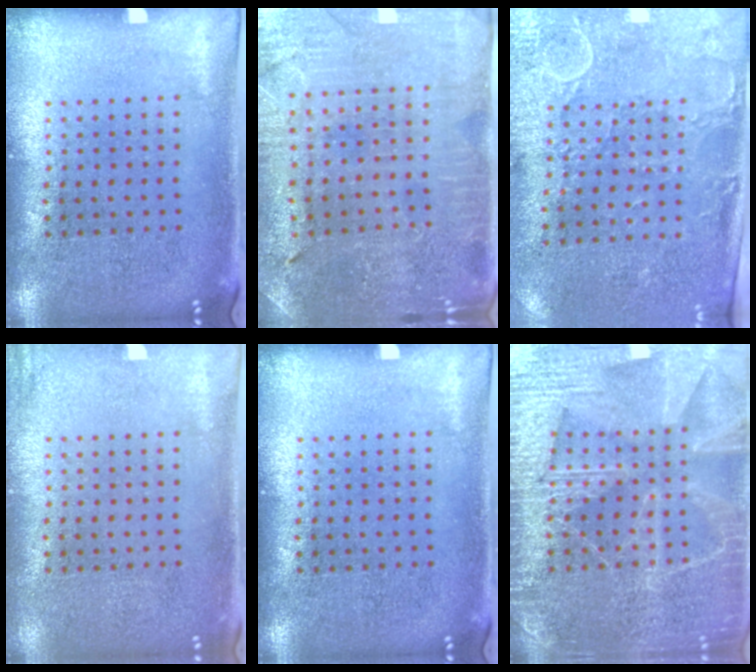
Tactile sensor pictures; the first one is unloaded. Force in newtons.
{"total": 1.0, "press": 0.9, "slide": 0.2}
{"total": 2.9, "press": 2.4, "slide": 1.7}
{"total": 1.2, "press": 1.2, "slide": 0.3}
{"total": 0.0}
{"total": 6.6, "press": 6.5, "slide": 0.9}